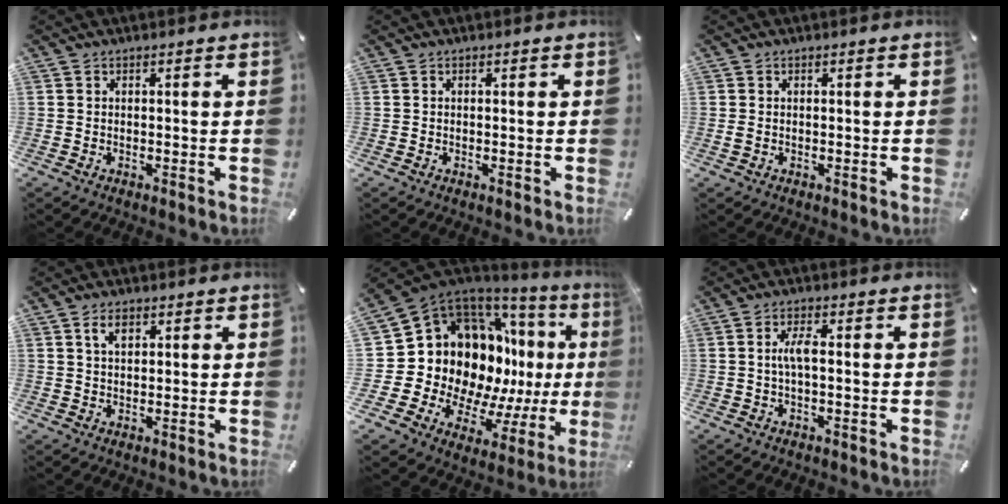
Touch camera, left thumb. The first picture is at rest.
{"total": 0.0}
{"total": 0.7, "force": [-0.1, 0.5, 0.5], "torque": [-0.009, 0.003, -0.002]}
{"total": 3.2, "force": [1.6, 1.8, 2.2], "torque": [-0.032, -0.001, 0.025]}
{"total": 18.6, "force": [4.1, 14.4, 11.1], "torque": [-0.156, -0.096, 0.118]}
{"total": 4.2, "force": [-0.1, 1.3, 4.0], "torque": [-0.075, 0.006, -0.004]}